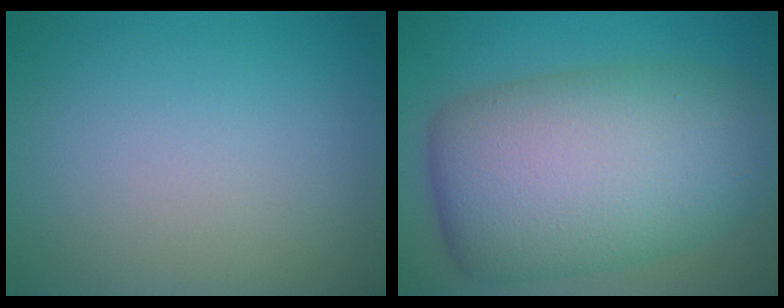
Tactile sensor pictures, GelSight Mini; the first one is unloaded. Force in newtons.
{"total": 12.9, "press": 12.9, "slide": 0.3}